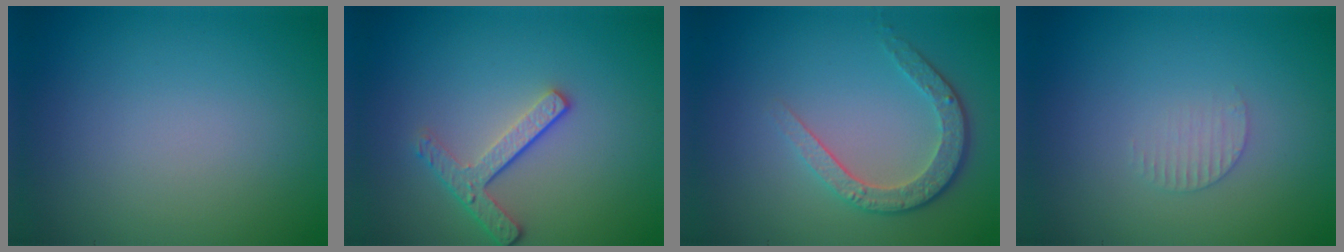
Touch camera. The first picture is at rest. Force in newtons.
{"total": 2.9, "press": 2.4, "slide": 1.6}
{"total": 3.6, "press": 2.8, "slide": 2.2}
{"total": 1.3, "press": 1.2, "slide": 0.4}